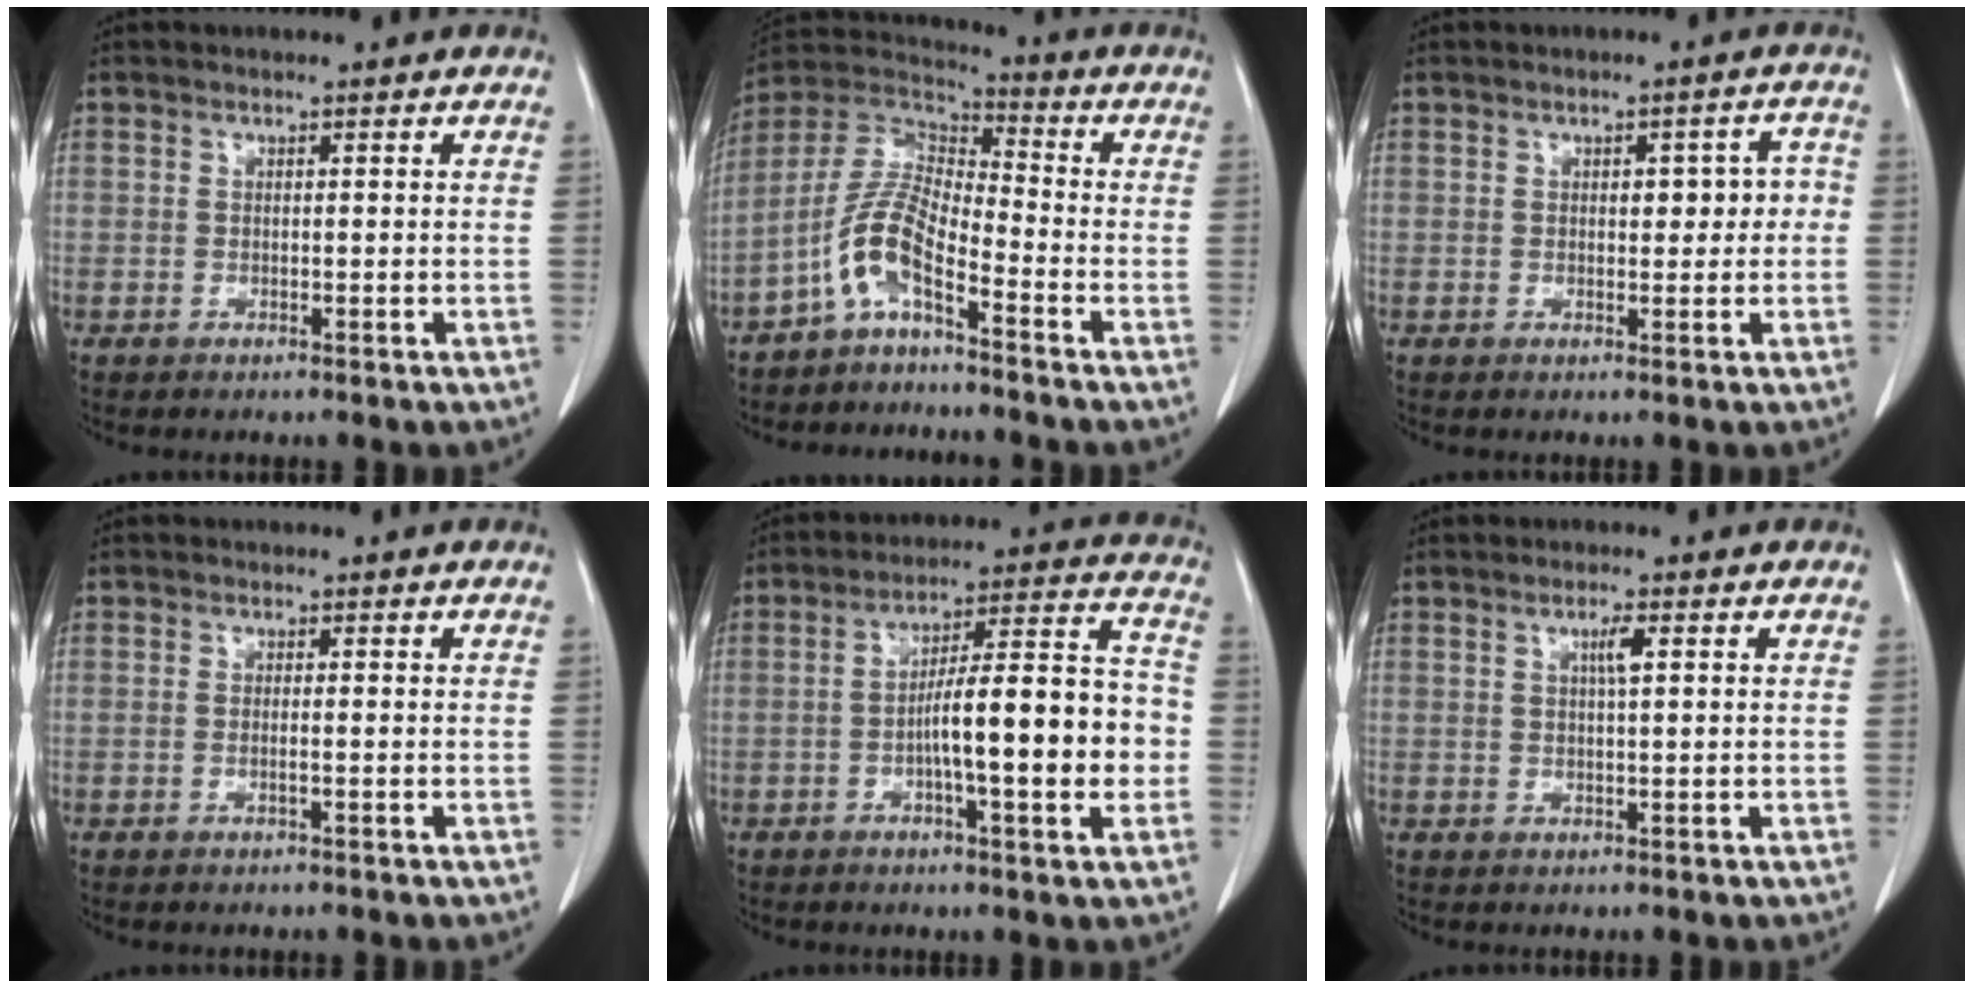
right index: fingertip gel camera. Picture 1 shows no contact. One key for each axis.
{"total": 8.1, "fx": -4.7, "fy": 2.1, "fz": 6.3, "tx": -0.147, "ty": 0.017, "tz": -0.102}
{"total": 4.0, "fx": 0.4, "fy": 2.1, "fz": 3.4, "tx": -0.036, "ty": 0.020, "tz": 0.007}
{"total": 0.7, "fx": -0.2, "fy": -0.1, "fz": 0.7, "tx": -0.014, "ty": -0.001, "tz": -0.004}
{"total": 15.0, "fx": -2.8, "fy": 2.0, "fz": 14.6, "tx": -0.224, "ty": 0.023, "tz": -0.043}
{"total": 2.2, "fx": 0.8, "fy": 0.1, "fz": 2.1, "tx": -0.037, "ty": 0.000, "tz": 0.013}